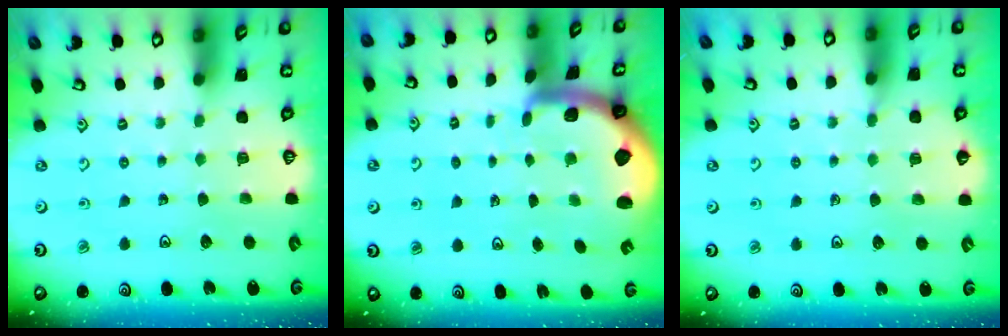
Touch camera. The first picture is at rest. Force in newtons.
{"total": 2.4, "press": 2.3, "slide": 0.5}
{"total": 3.6, "press": 3.6, "slide": 0.4}